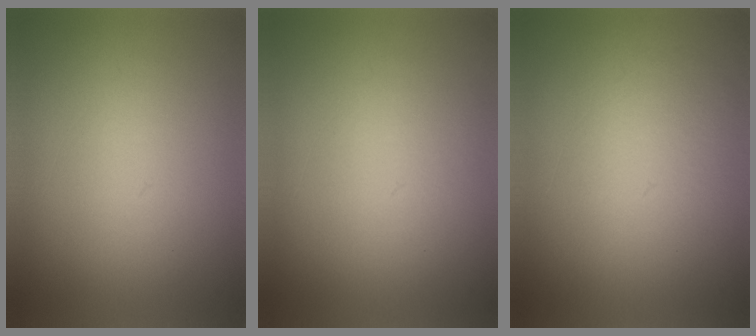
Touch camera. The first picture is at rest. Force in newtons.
{"total": 1.2}
{"total": 4.7}